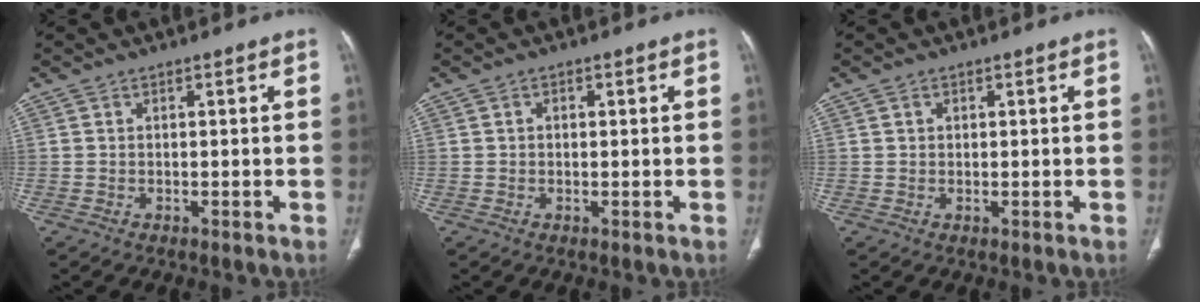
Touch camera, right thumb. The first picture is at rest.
{"total": 0.9, "force": [0.2, 0.7, 0.5], "torque": [-0.006, 0.001, 0.004]}
{"total": 0.9, "force": [0.4, 0.7, 0.4], "torque": [-0.002, -0.001, 0.007]}